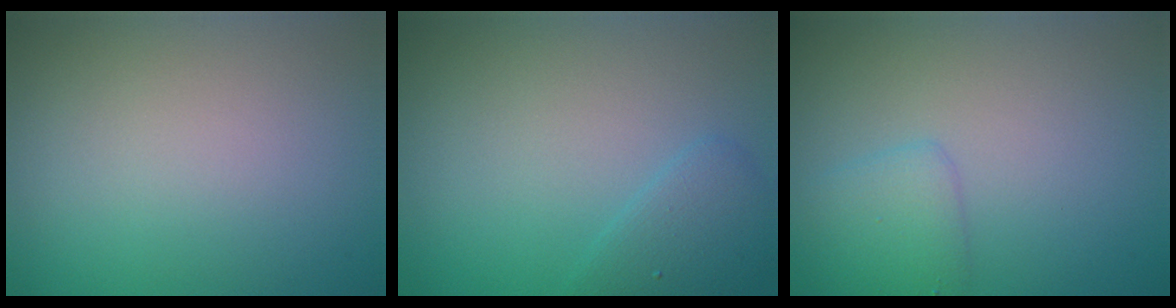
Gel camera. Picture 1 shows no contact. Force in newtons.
{"total": 1.8, "press": 1.8, "slide": 0.1}
{"total": 2.0, "press": 2.0, "slide": 0.0}